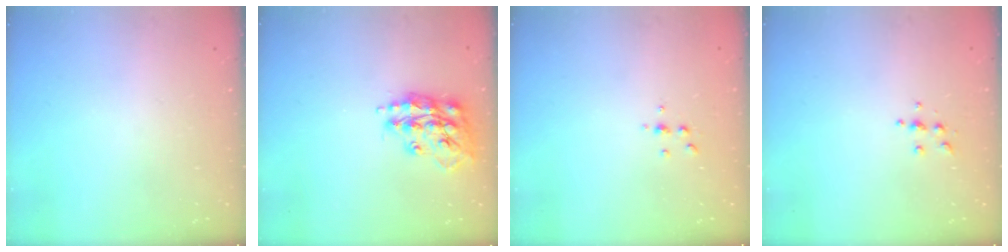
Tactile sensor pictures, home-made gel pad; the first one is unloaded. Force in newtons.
{"total": 15.3, "press": 15.2, "slide": 1.4}
{"total": 3.6, "press": 3.6, "slide": 0.4}
{"total": 4.8, "press": 4.8, "slide": 0.5}